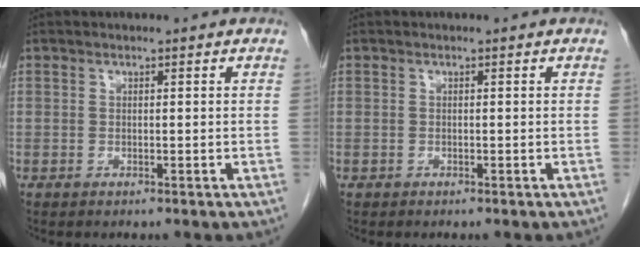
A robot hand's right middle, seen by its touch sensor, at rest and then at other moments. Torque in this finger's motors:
{"motor_torque": [0.00, 0.16, -0.04, -0.01]}